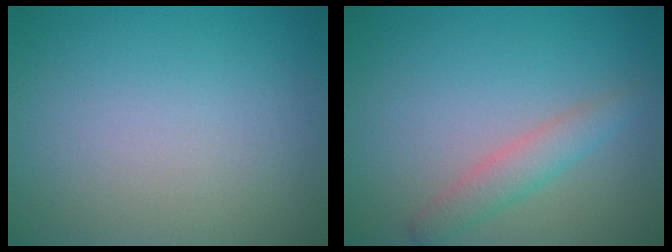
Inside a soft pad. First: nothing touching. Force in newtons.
{"total": 2.4, "press": 2.4, "slide": 0.2}